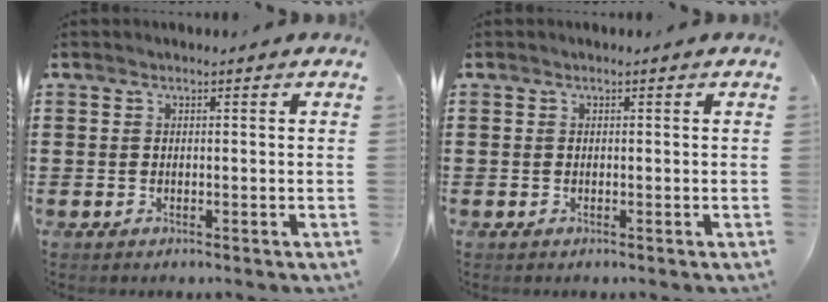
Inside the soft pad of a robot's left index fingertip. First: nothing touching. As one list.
[{"total": 0.0}]